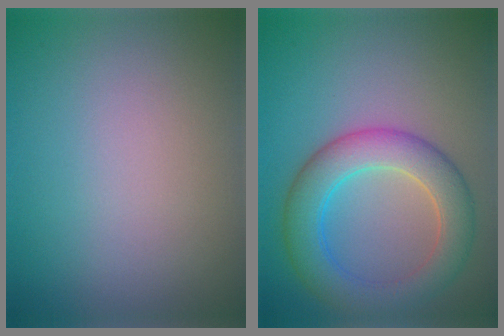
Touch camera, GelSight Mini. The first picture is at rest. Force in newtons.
{"total": 6.2, "press": 6.2, "slide": 0.2}